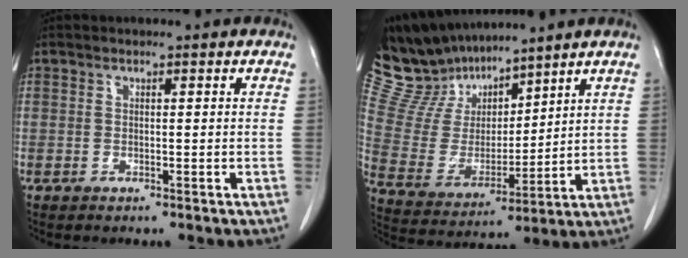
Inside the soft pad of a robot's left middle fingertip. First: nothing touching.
{"total": 13.2, "force": [12.2, 3.9, 3.3], "torque": [-0.085, 0.014, 0.247]}